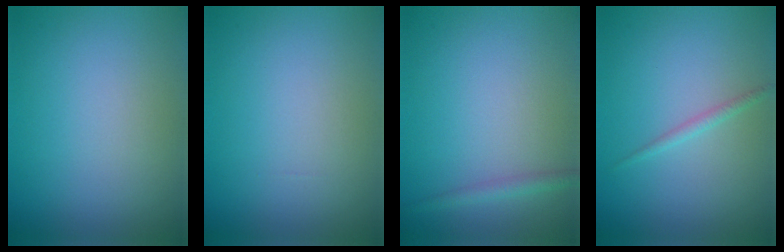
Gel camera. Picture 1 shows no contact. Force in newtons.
{"total": 0.0}
{"total": 1.4, "press": 1.4, "slide": 0.0}
{"total": 0.9, "press": 0.9, "slide": 0.0}